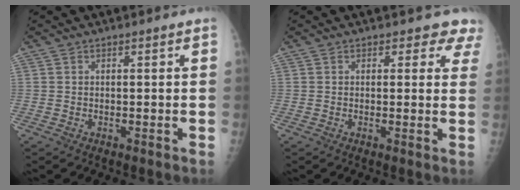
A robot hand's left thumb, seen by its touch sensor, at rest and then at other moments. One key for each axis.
{"total": 4.3, "fx": 3.5, "fy": 2.3, "fz": 1.0, "tx": 0.029, "ty": -0.015, "tz": 0.019}